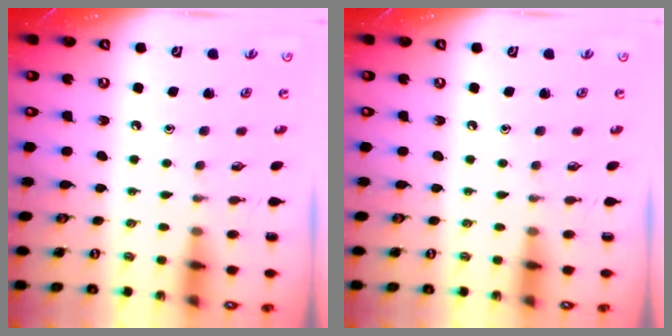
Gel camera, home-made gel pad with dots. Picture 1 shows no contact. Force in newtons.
{"total": 0.0}